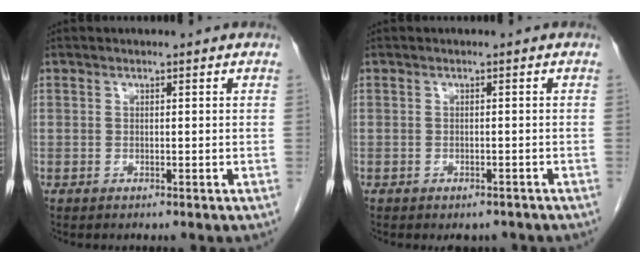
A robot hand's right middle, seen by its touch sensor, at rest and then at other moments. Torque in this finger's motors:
{"motor_torque": [0.08, -0.08, 0.16, 0.02]}